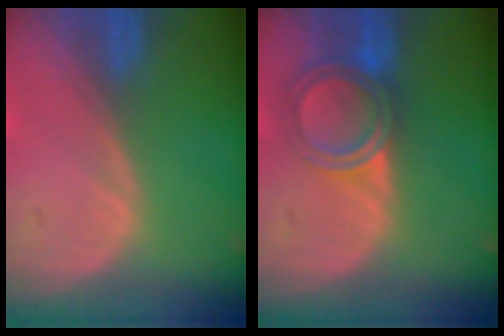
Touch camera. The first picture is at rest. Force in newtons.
{"total": 6.1, "press": 5.2, "slide": 3.2}